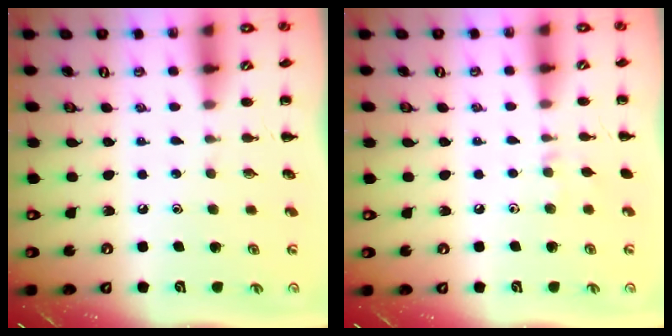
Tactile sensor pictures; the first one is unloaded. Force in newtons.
{"total": 2.9, "press": 2.7, "slide": 1.0}